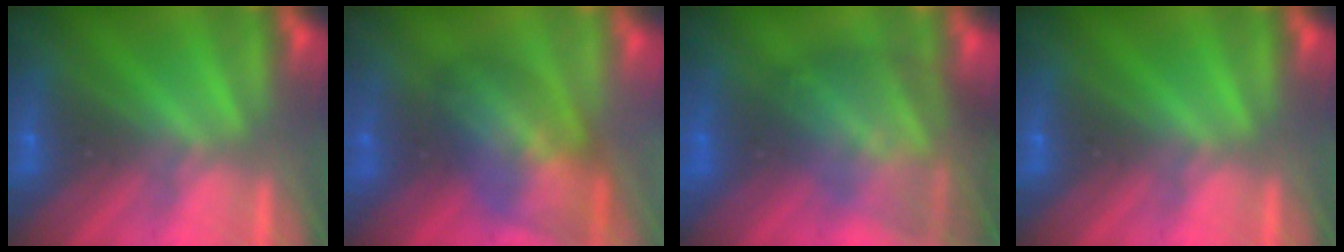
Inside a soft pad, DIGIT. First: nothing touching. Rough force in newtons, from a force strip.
{"total": 8.7}
{"total": 10.6}
{"total": 0.0}